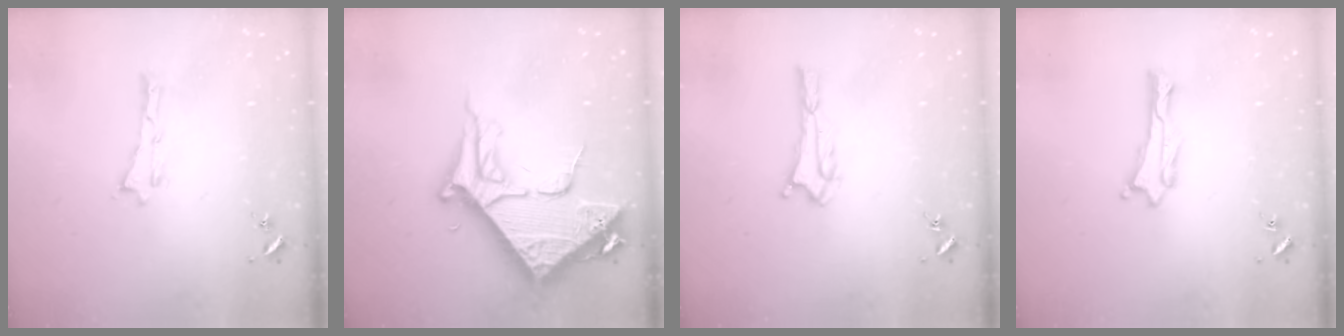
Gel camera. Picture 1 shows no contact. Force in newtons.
{"total": 10.4, "press": 10.3, "slide": 1.2}
{"total": 3.3, "press": 3.3, "slide": 0.4}
{"total": 0.6, "press": 0.6, "slide": 0.1}